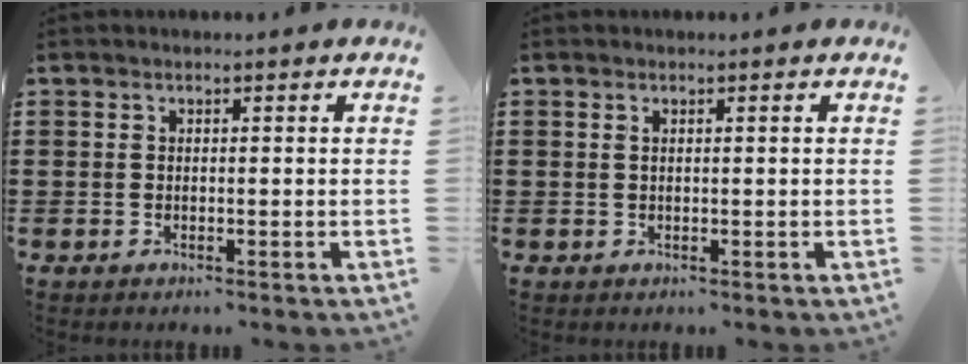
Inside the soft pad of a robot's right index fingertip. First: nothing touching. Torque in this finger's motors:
{"motor_torque": [-0.43, 0.19, -0.02, -0.01]}